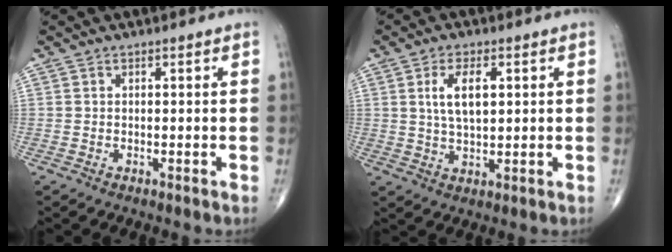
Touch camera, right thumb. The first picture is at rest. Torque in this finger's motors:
{"motor_torque": [-0.24, 0.41, 0.45, 0.34, 0.06]}